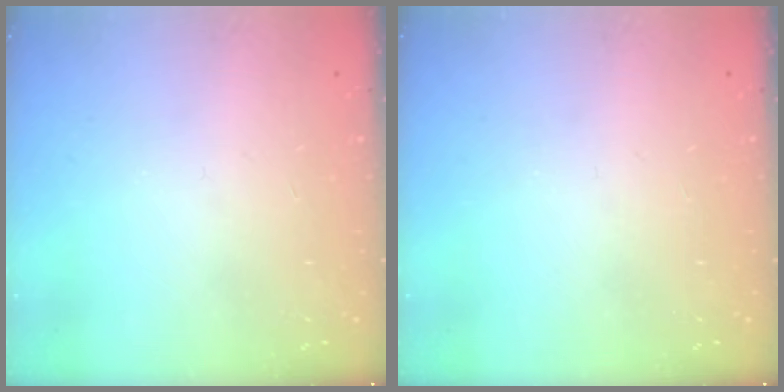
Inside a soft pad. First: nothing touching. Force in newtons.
{"total": 0.0}